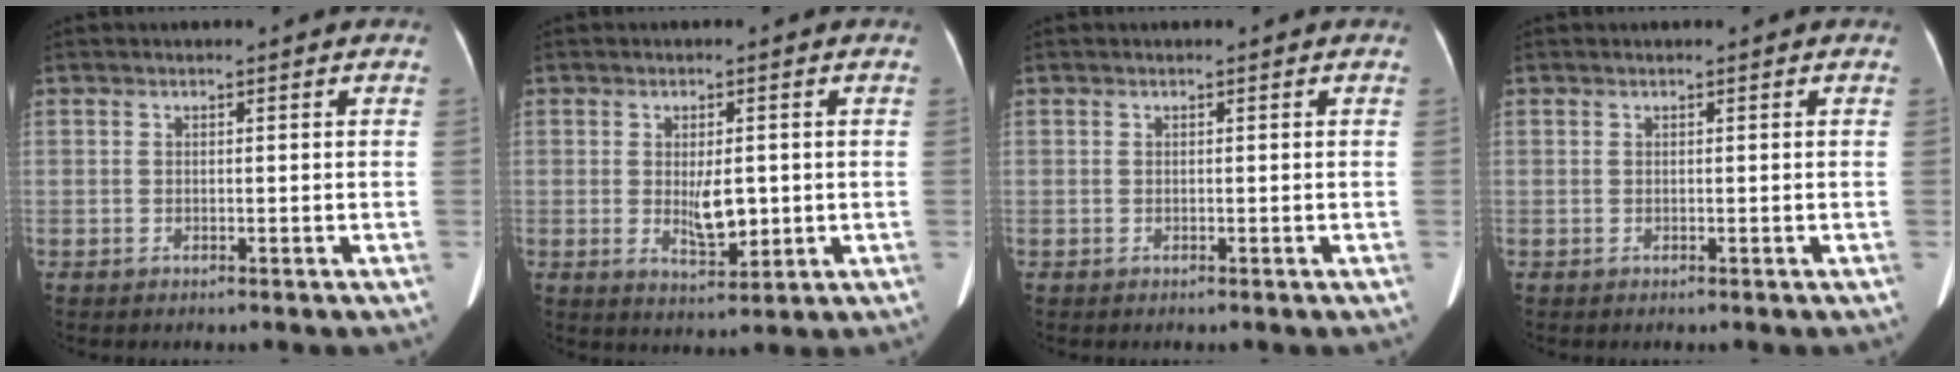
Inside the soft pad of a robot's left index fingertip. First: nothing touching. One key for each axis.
{"total": 5.0, "fx": -0.2, "fy": 1.9, "fz": 4.7, "tx": -0.082, "ty": -0.010, "tz": 0.006}
{"total": 0.0}
{"total": 0.0}